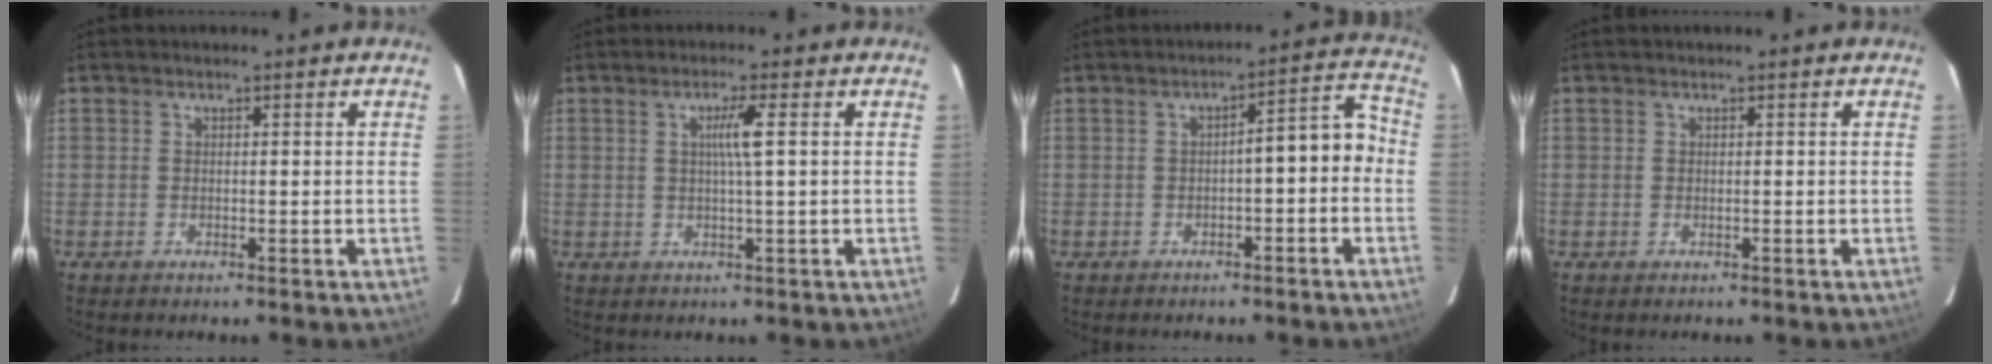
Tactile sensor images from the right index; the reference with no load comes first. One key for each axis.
{"total": 3.4, "fx": 0.6, "fy": -0.6, "fz": 3.3, "tx": -0.063, "ty": -0.002, "tz": 0.010}
{"total": 6.7, "fx": -1.7, "fy": 1.6, "fz": 6.3, "tx": -0.075, "ty": 0.037, "tz": -0.025}
{"total": 0.0}